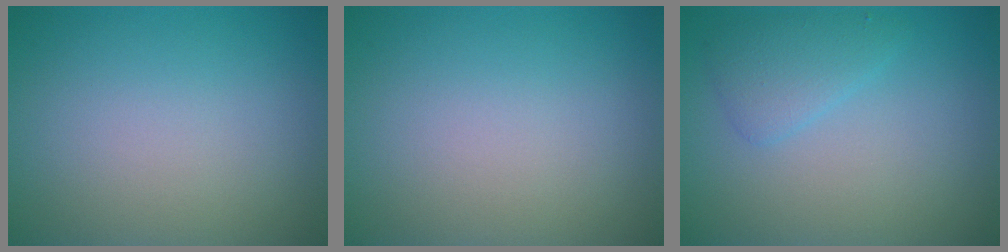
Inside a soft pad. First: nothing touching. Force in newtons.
{"total": 0.0}
{"total": 2.1, "press": 2.1, "slide": 0.1}